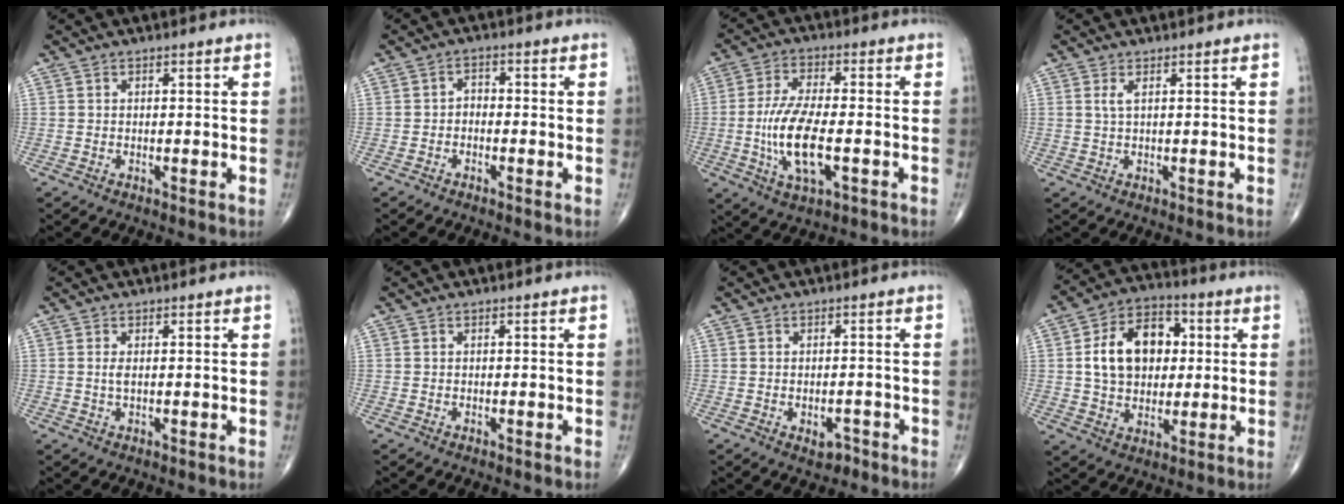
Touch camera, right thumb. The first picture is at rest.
{"total": 2.1, "force": [-0.8, 1.4, 1.2], "torque": [-0.009, 0.016, -0.022]}
{"total": 12.2, "force": [-2.5, 4.8, 11.0], "torque": [-0.218, 0.004, -0.044]}
{"total": 1.4, "force": [0.5, 0.3, 1.3], "torque": [-0.036, 0.003, 0.015]}
{"total": 1.3, "force": [0.1, 0.5, 1.2], "torque": [-0.028, -0.001, 0.004]}
{"total": 0.0}
{"total": 2.6, "force": [-1.4, 1.5, 1.6], "torque": [-0.011, 0.009, -0.016]}
{"total": 14.7, "force": [2.2, 10.3, 10.2], "torque": [-0.136, 0.013, 0.034]}